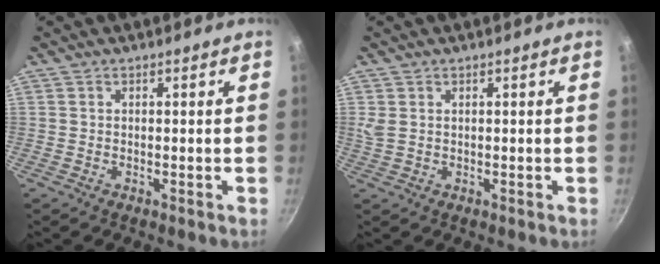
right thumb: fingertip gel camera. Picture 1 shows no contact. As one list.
[{"total": 1.7, "force": [0.6, 1.1, 1.2], "torque": [-0.034, 0.005, 0.018]}]